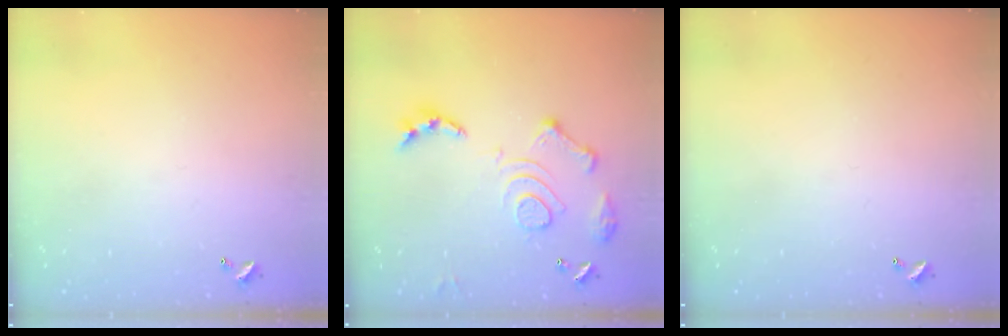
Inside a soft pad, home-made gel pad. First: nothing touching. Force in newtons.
{"total": 14.6, "press": 14.5, "slide": 1.6}
{"total": 0.0}